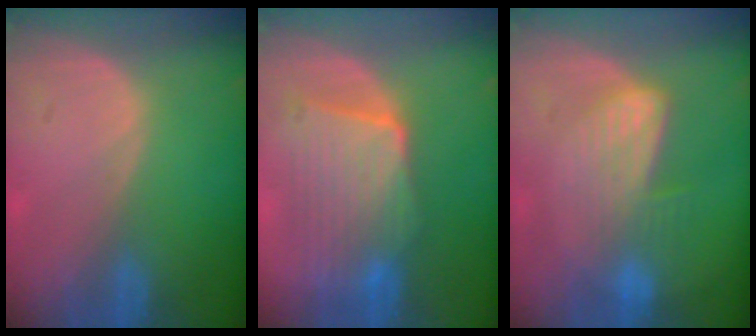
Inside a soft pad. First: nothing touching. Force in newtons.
{"total": 9.3, "press": 8.7, "slide": 3.1}
{"total": 6.7, "press": 6.3, "slide": 2.4}